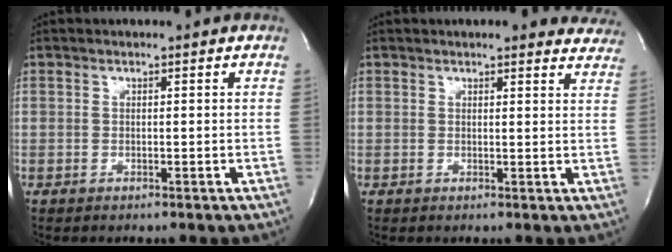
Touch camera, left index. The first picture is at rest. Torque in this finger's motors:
{"motor_torque": [-0.17, -0.53, 0.19, 0.02]}